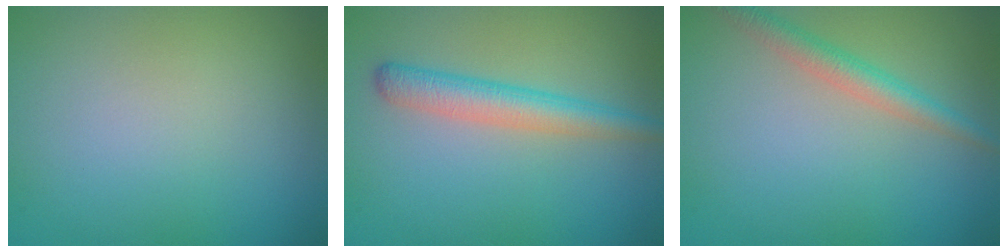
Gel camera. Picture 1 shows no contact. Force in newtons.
{"total": 3.5, "press": 3.5, "slide": 0.1}
{"total": 2.7, "press": 2.7, "slide": 0.1}